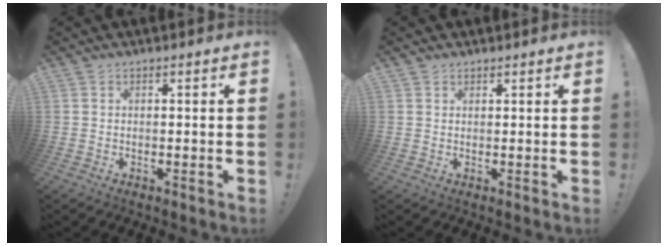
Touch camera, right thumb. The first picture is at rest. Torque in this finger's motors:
{"motor_torque": [-0.09, -0.22, -0.04, 0.02, 0.12]}